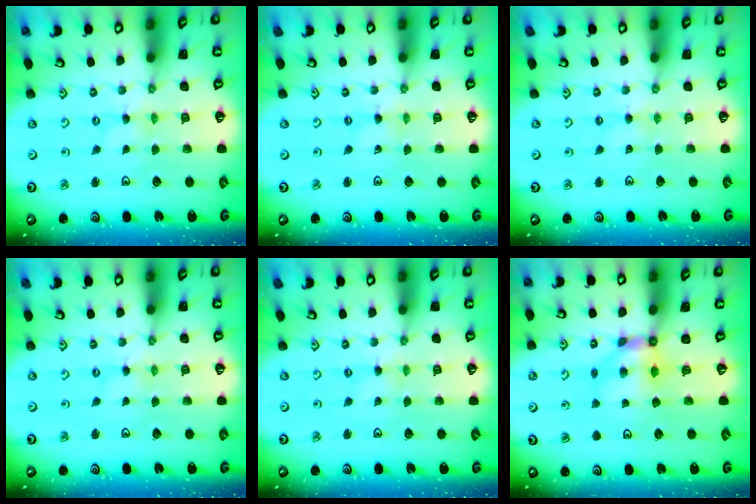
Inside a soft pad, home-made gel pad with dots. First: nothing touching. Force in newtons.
{"total": 0.0}
{"total": 1.7, "press": 1.6, "slide": 0.4}
{"total": 0.0}
{"total": 0.0}
{"total": 7.3, "press": 7.2, "slide": 0.4}